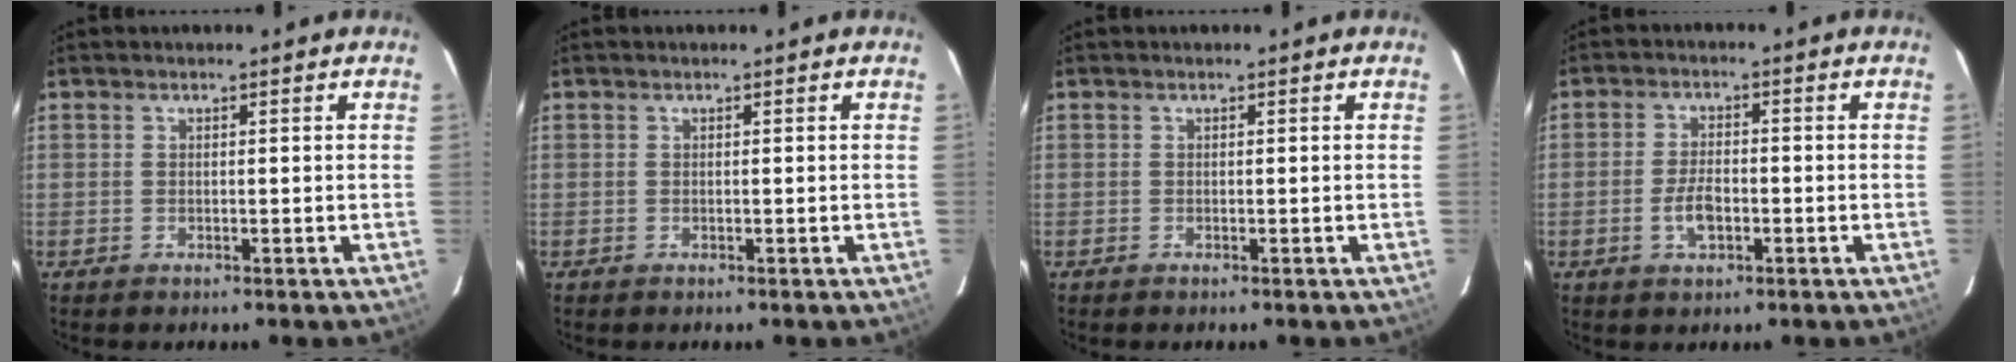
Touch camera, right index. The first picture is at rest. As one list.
[{"total": 0.0}, {"total": 0.0}, {"total": 4.8, "force": [-1.7, 2.4, 3.8], "torque": [-0.079, 0.001, -0.028]}]